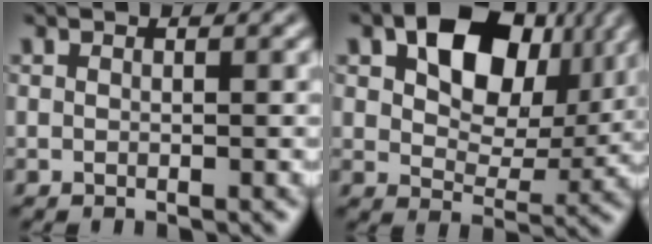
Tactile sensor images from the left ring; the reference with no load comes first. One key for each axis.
{"total": 9.7, "fx": 3.5, "fy": 6.1, "fz": 6.6, "tx": -0.108, "ty": 0.009, "tz": 0.057}